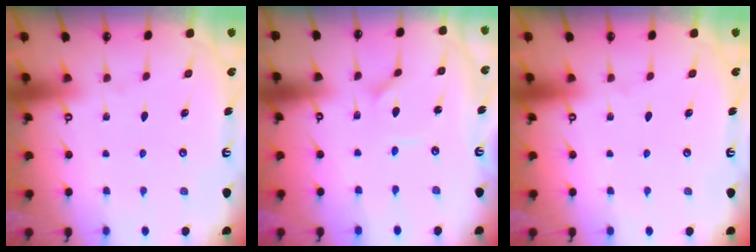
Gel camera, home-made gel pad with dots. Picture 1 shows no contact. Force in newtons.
{"total": 1.6, "press": 1.6, "slide": 0.1}
{"total": 0.0}